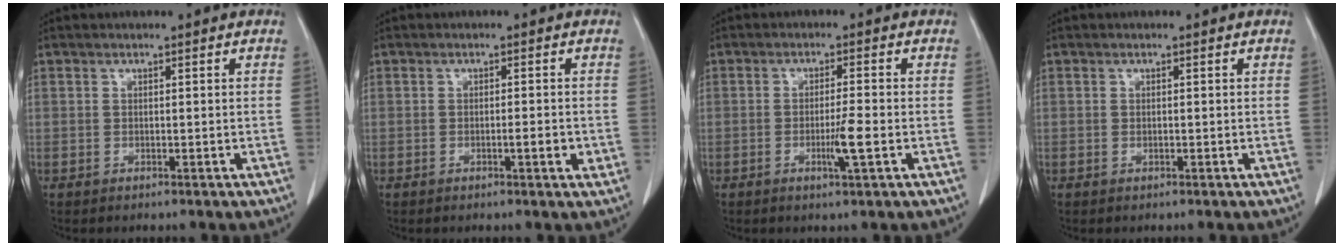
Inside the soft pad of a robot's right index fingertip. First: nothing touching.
{"total": 2.2, "force": [-0.6, 0.3, 2.1], "torque": [-0.033, -0.001, -0.010]}
{"total": 4.1, "force": [-1.2, -0.2, 3.9], "torque": [-0.067, -0.007, -0.021]}
{"total": 0.0}